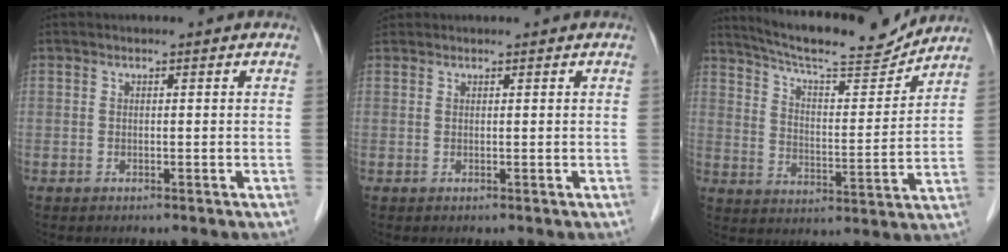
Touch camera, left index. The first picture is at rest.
{"total": 0.7, "force": [0.6, 0.3, -0.1], "torque": [-0.004, 0.007, 0.012]}
{"total": 15.5, "force": [14.6, 1.2, 5.1], "torque": [-0.093, -0.008, 0.222]}